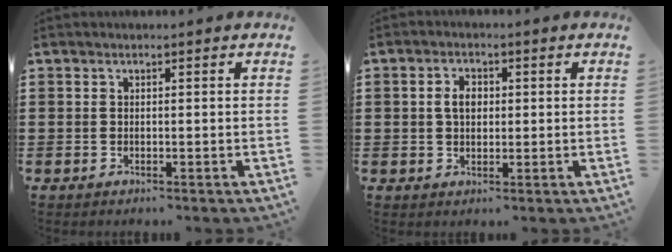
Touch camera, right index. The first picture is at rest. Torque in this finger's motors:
{"motor_torque": [0.52, 0.32, 0.34, 0.09]}